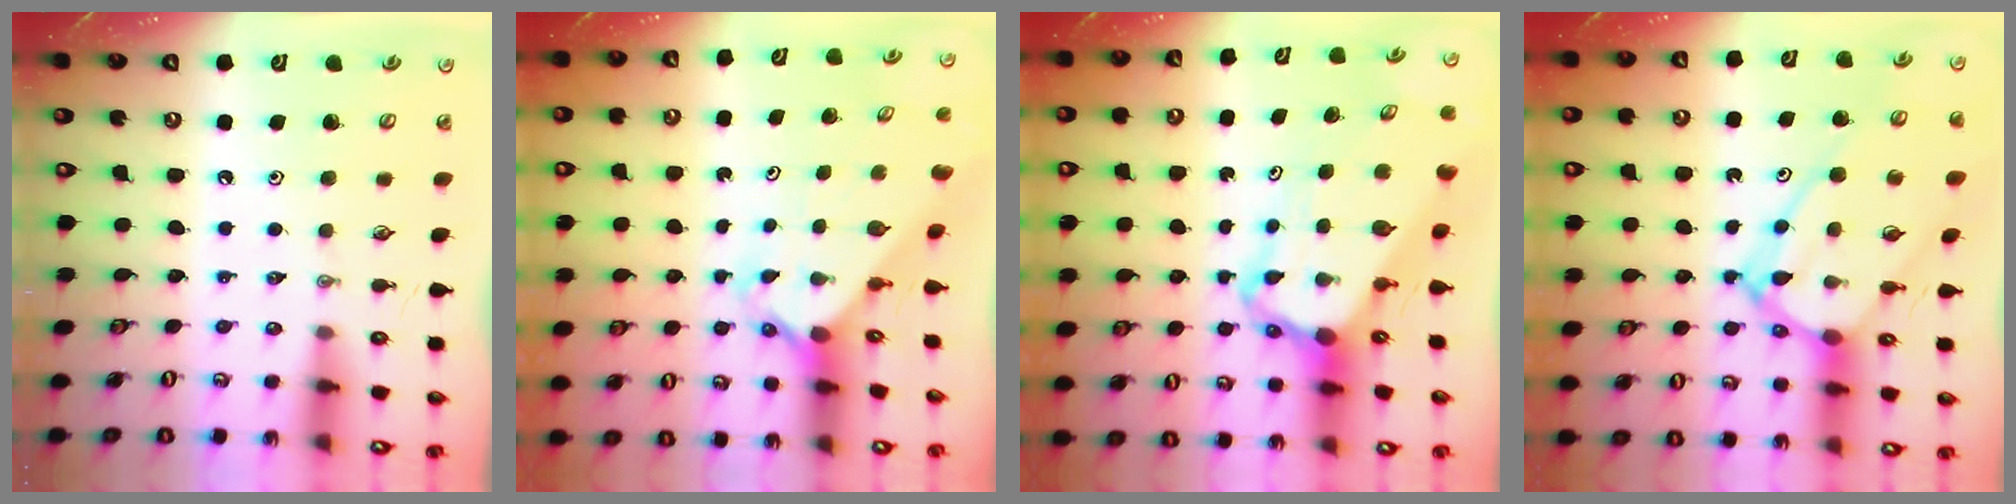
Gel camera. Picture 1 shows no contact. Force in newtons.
{"total": 2.4, "press": 2.4, "slide": 0.2}
{"total": 8.2, "press": 8.1, "slide": 0.7}
{"total": 14.1, "press": 14.0, "slide": 1.3}